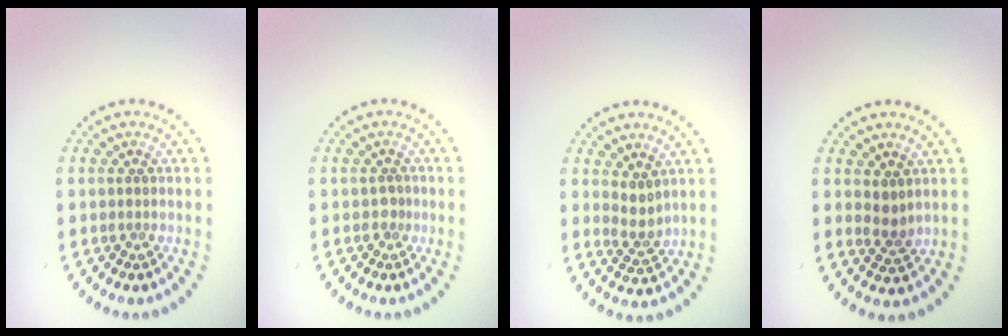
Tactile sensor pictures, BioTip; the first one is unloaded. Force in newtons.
{"total": 0.9, "press": 0.6, "slide": 0.7}
{"total": 1.9, "press": 1.4, "slide": 1.2}
{"total": 1.6, "press": 1.3, "slide": 0.8}